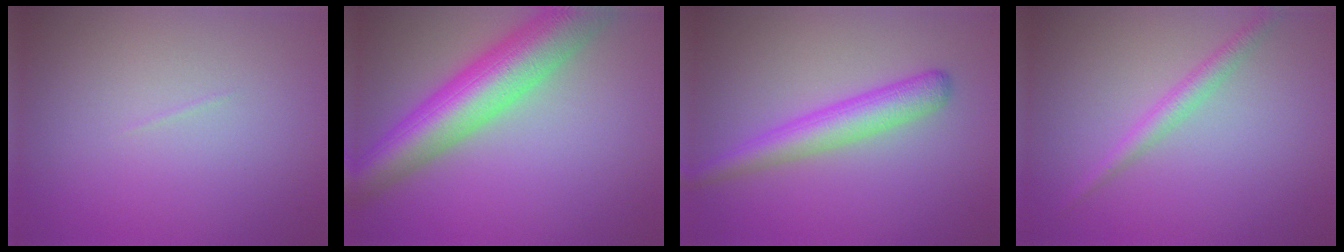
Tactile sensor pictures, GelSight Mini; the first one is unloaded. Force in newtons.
{"total": 9.4, "press": 9.4, "slide": 0.3}
{"total": 3.7, "press": 3.7, "slide": 0.1}
{"total": 1.9, "press": 1.9, "slide": 0.1}